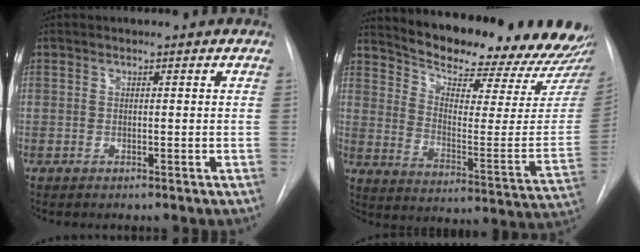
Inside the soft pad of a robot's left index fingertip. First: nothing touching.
{"total": 24.9, "force": [22.7, 4.2, 9.4], "torque": [-0.146, -0.086, 0.294]}